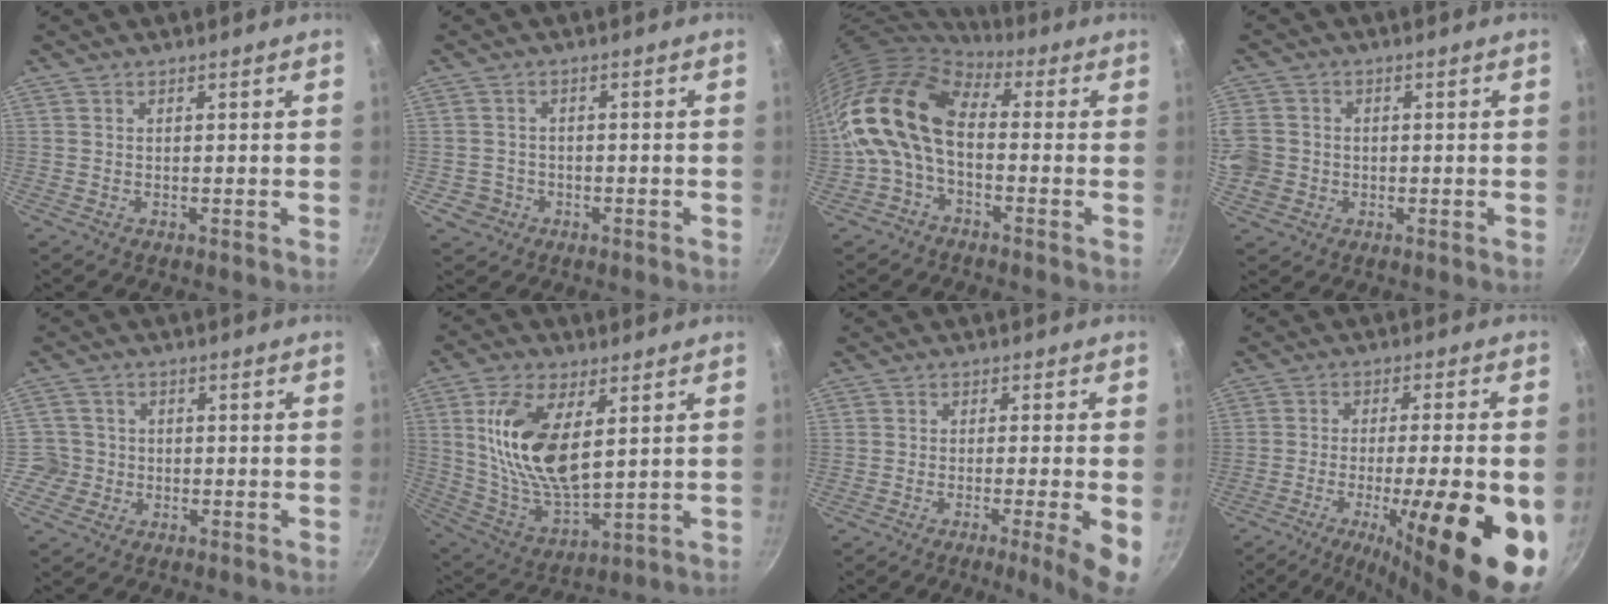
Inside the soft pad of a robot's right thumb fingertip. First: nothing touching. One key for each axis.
{"total": 3.3, "fx": -1.1, "fy": 3.1, "fz": 0.7, "tx": -0.002, "ty": 0.019, "tz": -0.009}
{"total": 13.4, "fx": -1.3, "fy": 8.2, "fz": 10.6, "tx": -0.185, "ty": 0.030, "tz": -0.041}
{"total": 10.6, "fx": -0.9, "fy": 9.6, "fz": 4.3, "tx": -0.115, "ty": 0.018, "tz": -0.015}
{"total": 4.1, "fx": -0.9, "fy": 3.9, "fz": 0.4, "tx": 0.019, "ty": 0.016, "tz": -0.020}
{"total": 17.0, "fx": 4.6, "fy": 8.2, "fz": 14.2, "tx": -0.267, "ty": -0.028, "tz": 0.098}
{"total": 6.9, "fx": -2.1, "fy": 0.3, "fz": 6.6, "tx": -0.095, "ty": 0.000, "tz": -0.034}
{"total": 21.8, "fx": -7.4, "fy": 5.1, "fz": 19.9, "tx": -0.279, "ty": 0.004, "tz": -0.110}